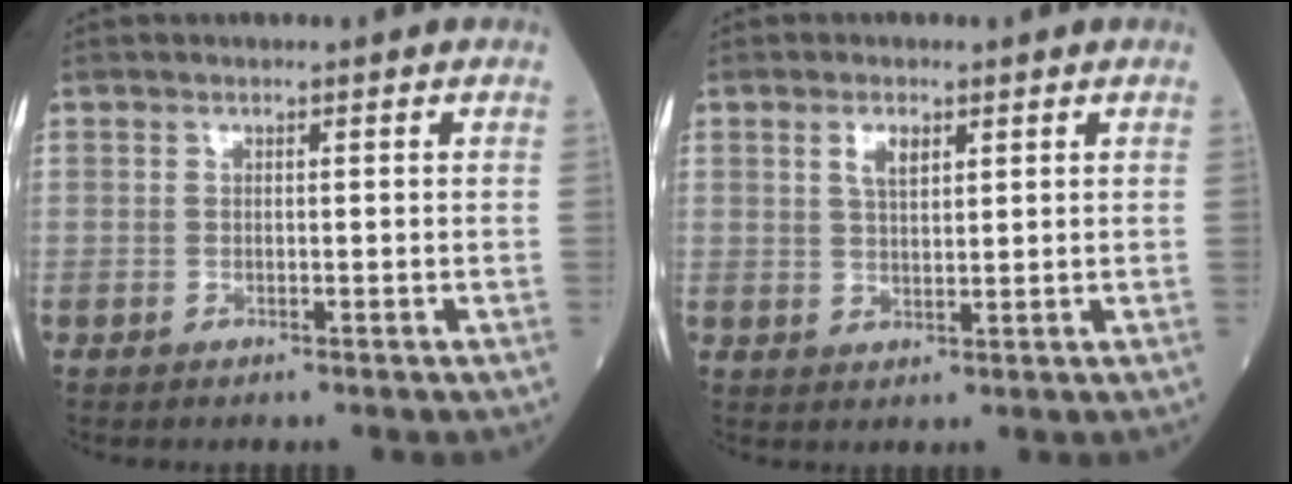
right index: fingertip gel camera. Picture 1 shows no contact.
{"total": 3.0, "force": [1.5, 1.0, 2.4], "torque": [-0.048, 0.003, 0.029]}